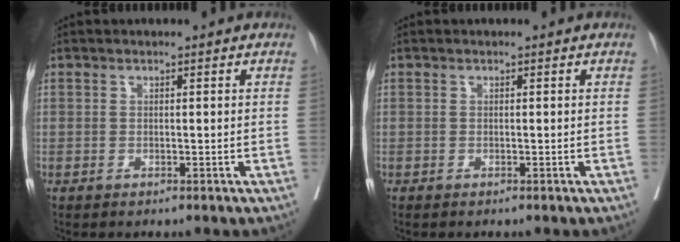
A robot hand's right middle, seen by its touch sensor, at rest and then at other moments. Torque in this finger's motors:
{"motor_torque": [0.51, -0.56, 0.01, 0.00]}